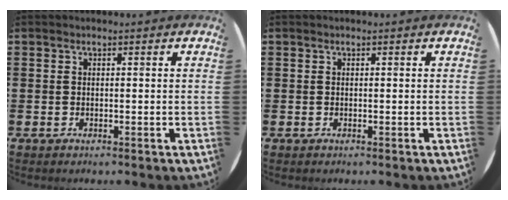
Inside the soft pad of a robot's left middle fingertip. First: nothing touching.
{"total": 0.0}